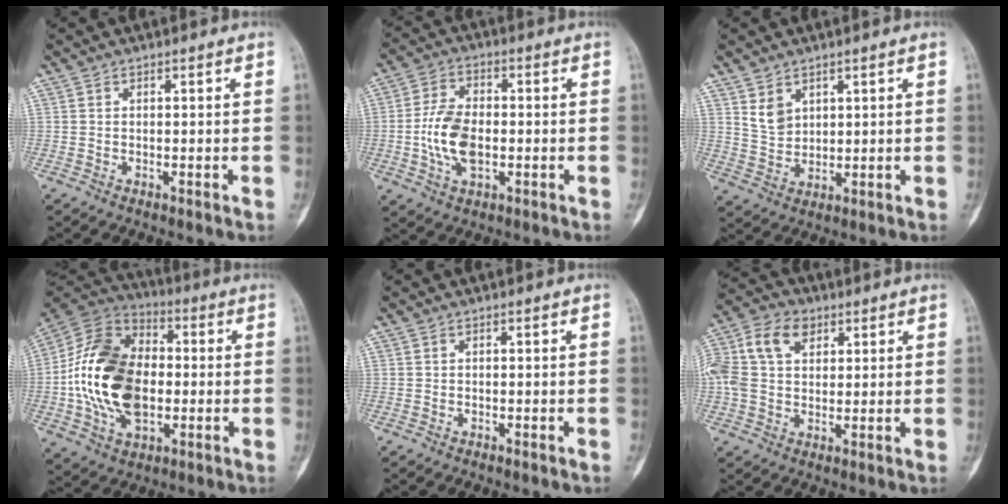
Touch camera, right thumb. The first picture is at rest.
{"total": 10.0, "force": [-1.4, 5.9, 8.0], "torque": [-0.148, 0.009, -0.030]}
{"total": 4.5, "force": [2.4, 3.1, 2.2], "torque": [-0.029, -0.021, 0.059]}
{"total": 21.7, "force": [-1.8, 14.3, 16.2], "torque": [-0.282, 0.015, -0.034]}
{"total": 0.5, "force": [-0.4, 0.0, 0.4], "torque": [-0.008, 0.001, -0.002]}
{"total": 14.9, "force": [4.5, 10.5, 9.6], "torque": [-0.216, 0.027, 0.079]}